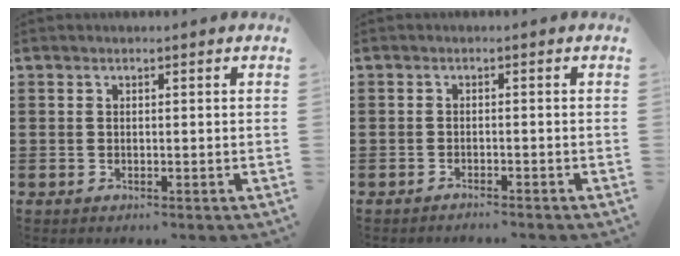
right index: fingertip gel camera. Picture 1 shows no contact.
{"total": 1.1, "force": [-1.1, -0.1, 0.1], "torque": [-0.005, 0.001, -0.022]}